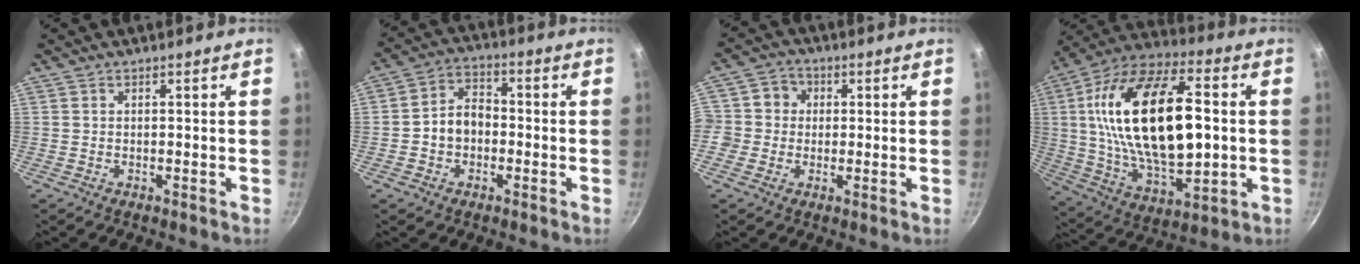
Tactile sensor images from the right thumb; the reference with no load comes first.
{"total": 7.6, "force": [-1.3, 5.8, 4.6], "torque": [-0.049, 0.028, -0.033]}
{"total": 6.0, "force": [0.2, 5.7, 1.7], "torque": [0.009, 0.010, -0.014]}
{"total": 29.6, "force": [2.6, 15.5, 25.2], "torque": [-0.446, 0.011, 0.048]}